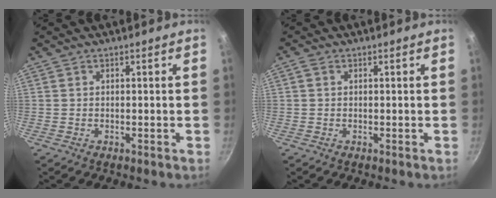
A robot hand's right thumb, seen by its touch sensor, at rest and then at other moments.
{"total": 1.0, "force": [0.2, 0.8, 0.6], "torque": [-0.012, 0.004, 0.002]}